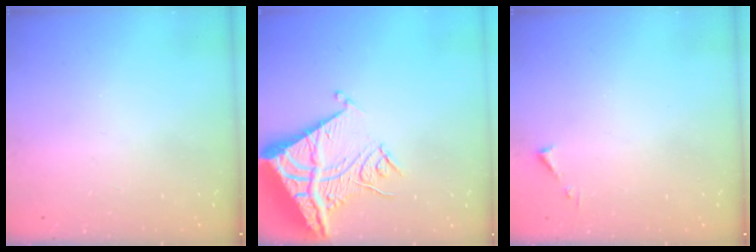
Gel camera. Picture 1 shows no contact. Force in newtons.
{"total": 16.7, "press": 16.6, "slide": 1.8}
{"total": 3.2, "press": 3.2, "slide": 0.4}